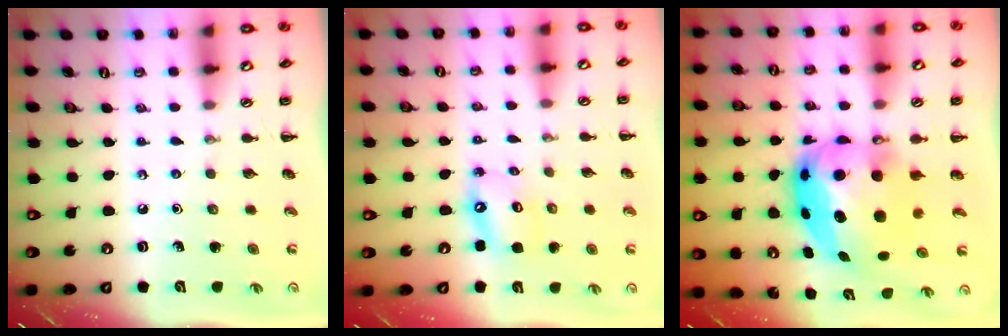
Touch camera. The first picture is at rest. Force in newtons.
{"total": 8.9, "press": 8.6, "slide": 2.1}
{"total": 12.1, "press": 11.8, "slide": 3.0}